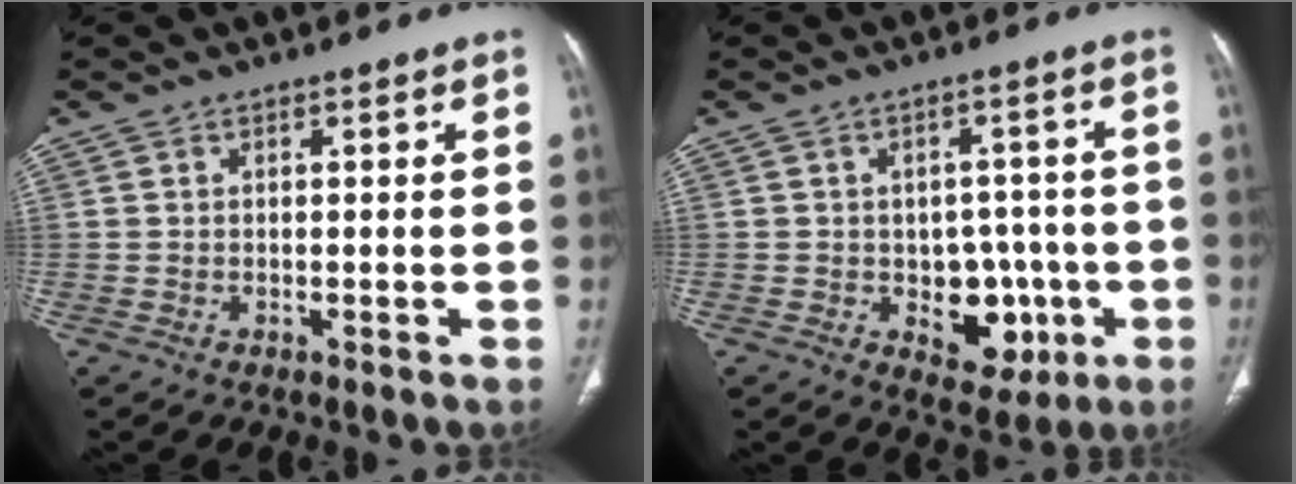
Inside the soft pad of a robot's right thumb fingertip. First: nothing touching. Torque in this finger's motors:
{"motor_torque": [3.36, 1.64, 0.40, -0.81, 0.02]}